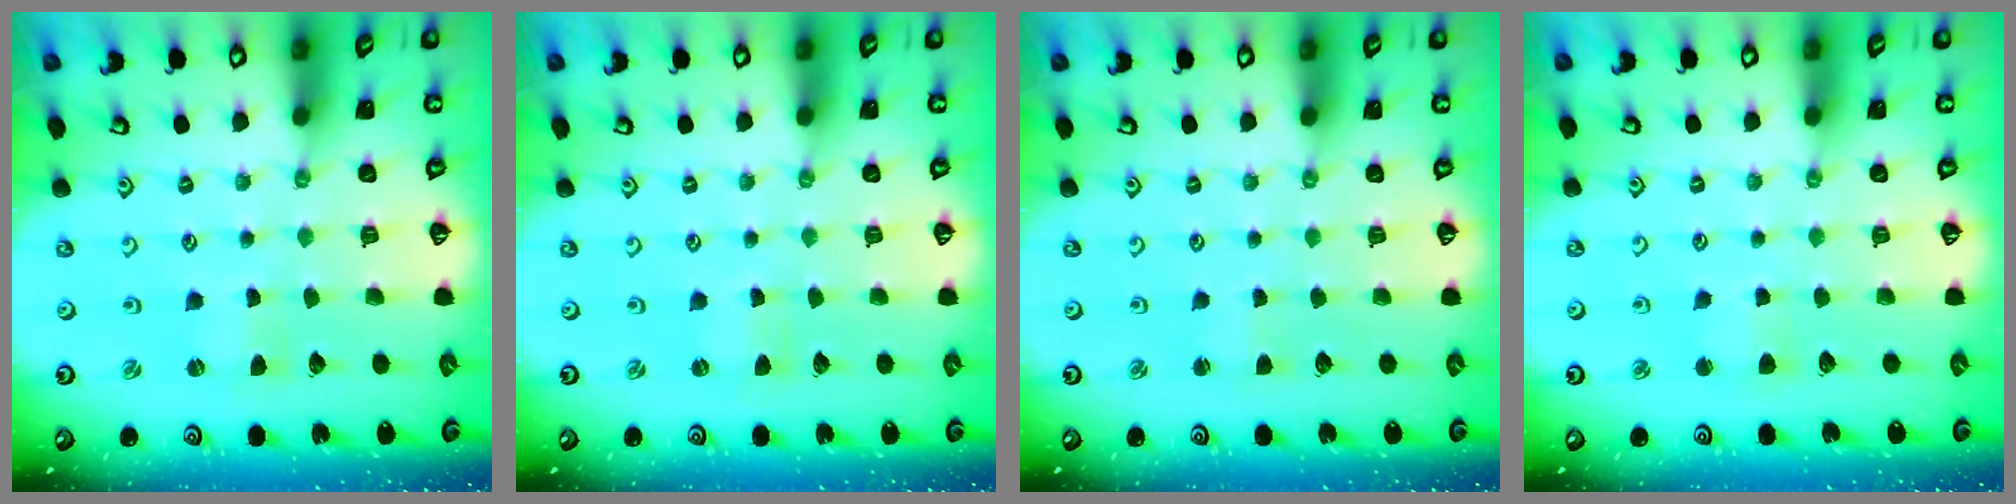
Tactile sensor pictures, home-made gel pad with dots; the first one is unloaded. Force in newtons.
{"total": 0.0}
{"total": 1.6, "press": 1.6, "slide": 0.3}
{"total": 3.2, "press": 3.1, "slide": 0.7}